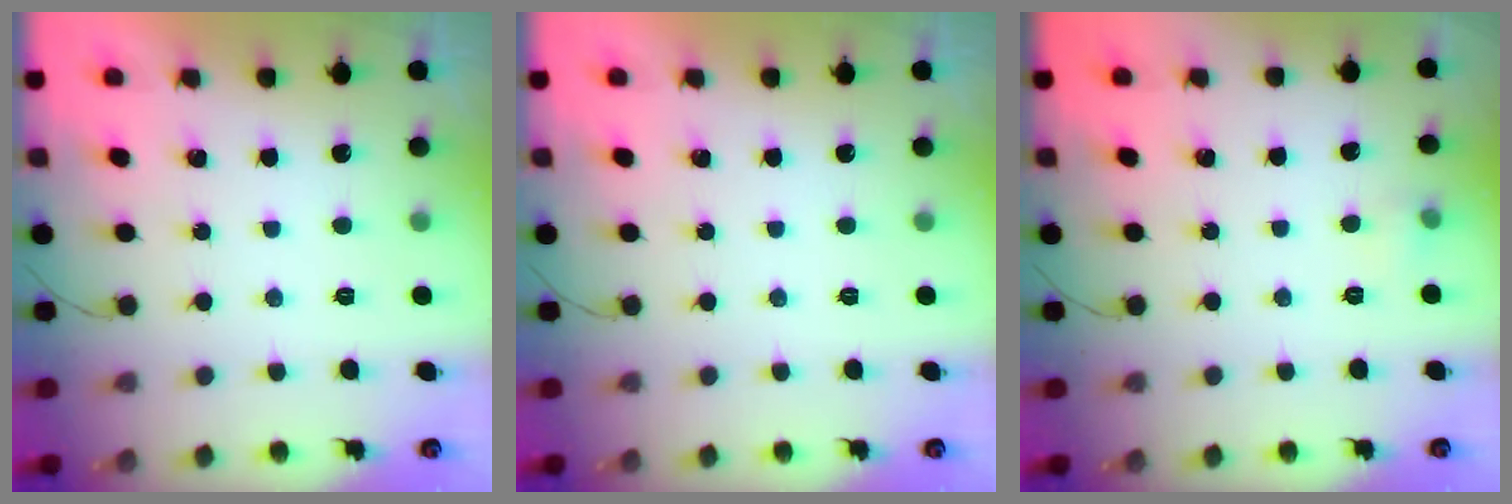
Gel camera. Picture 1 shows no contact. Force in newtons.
{"total": 0.0}
{"total": 3.8, "press": 3.4, "slide": 1.6}